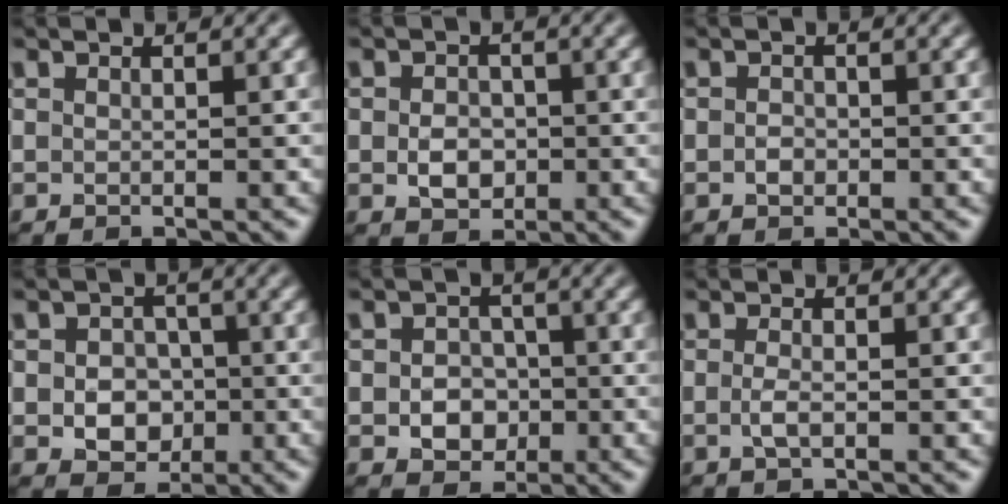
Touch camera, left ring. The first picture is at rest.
{"total": 2.9, "force": [-0.5, 2.2, 1.8], "torque": [-0.031, -0.003, -0.012]}
{"total": 1.0, "force": [-0.3, 0.8, 0.5], "torque": [-0.011, -0.002, -0.008]}
{"total": 3.9, "force": [-0.7, 3.1, 2.3], "torque": [-0.031, -0.004, -0.012]}
{"total": 3.4, "force": [-0.7, 2.7, 1.9], "torque": [-0.025, -0.003, -0.015]}
{"total": 1.3, "force": [-0.3, 0.4, 1.2], "torque": [-0.028, -0.002, -0.008]}